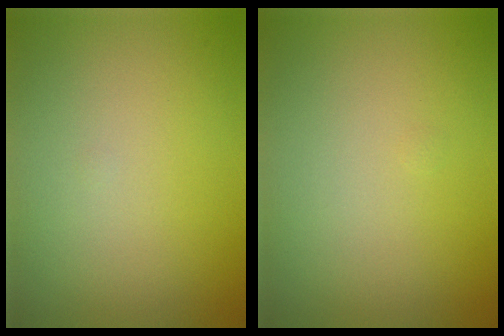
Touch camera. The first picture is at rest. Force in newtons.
{"total": 0.0}